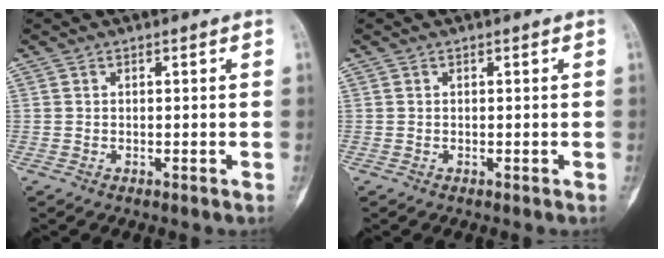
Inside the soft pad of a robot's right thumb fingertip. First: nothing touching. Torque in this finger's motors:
{"motor_torque": [-0.05, -0.05, 0.04, -0.04, 0.00]}